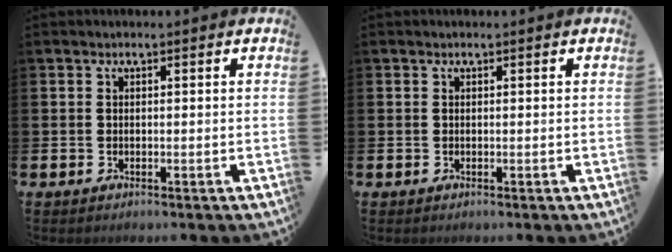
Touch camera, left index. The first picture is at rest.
{"total": 0.0}